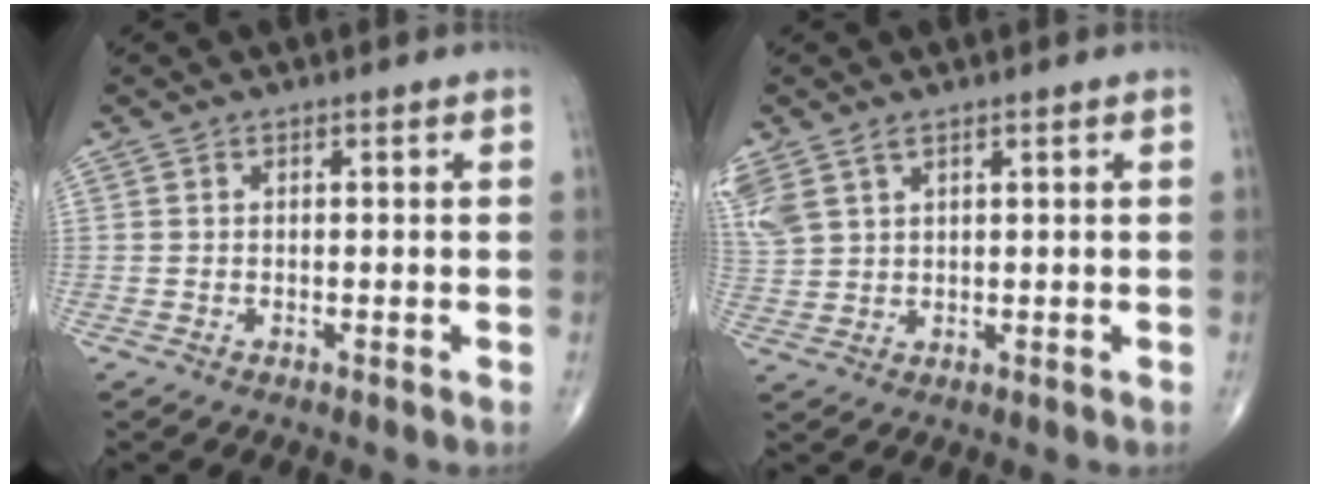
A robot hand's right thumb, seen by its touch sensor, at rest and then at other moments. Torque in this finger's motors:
{"motor_torque": [-0.50, 0.58, 0.37, 0.47, 0.05]}